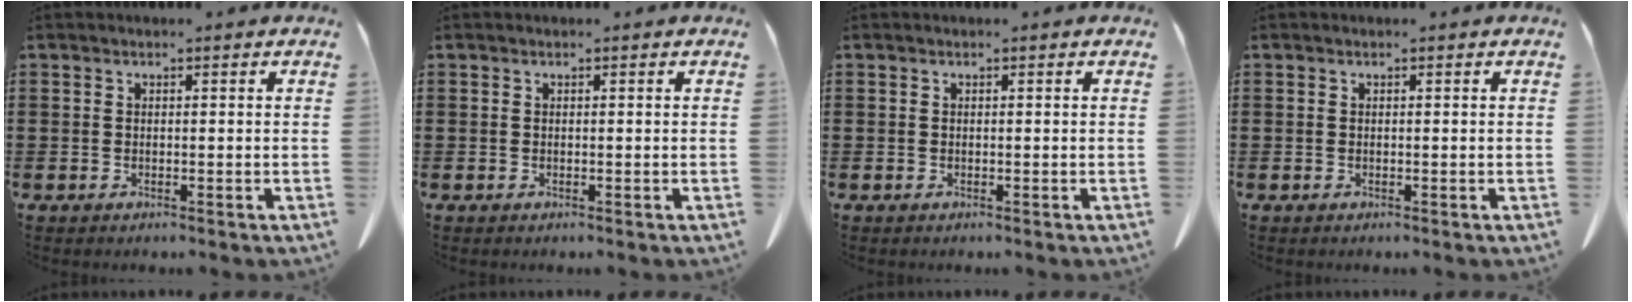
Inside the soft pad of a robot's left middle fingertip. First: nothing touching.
{"total": 0.0}
{"total": 0.0}
{"total": 0.0}